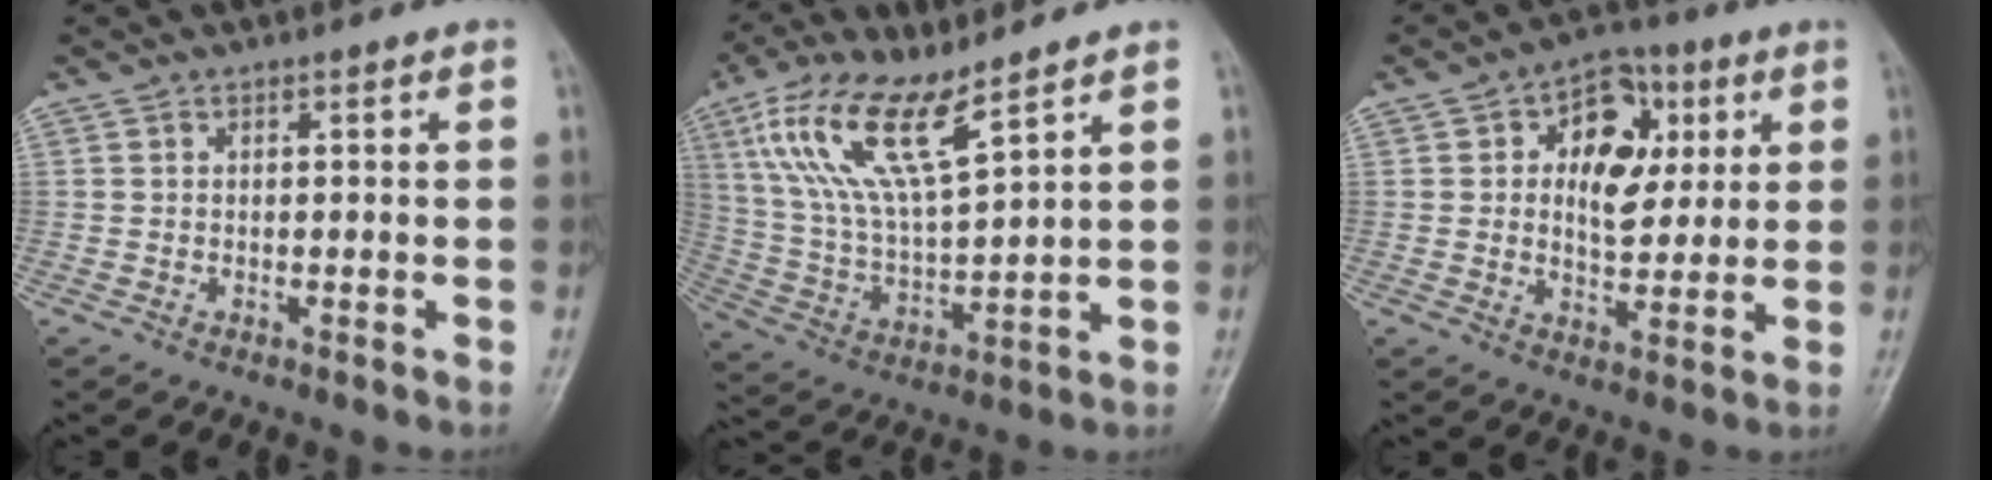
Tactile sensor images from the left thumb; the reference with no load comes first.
{"total": 15.1, "force": [8.8, 4.3, 11.5], "torque": [-0.232, -0.032, 0.183]}
{"total": 12.1, "force": [3.3, 8.1, 8.4], "torque": [-0.081, -0.003, 0.048]}